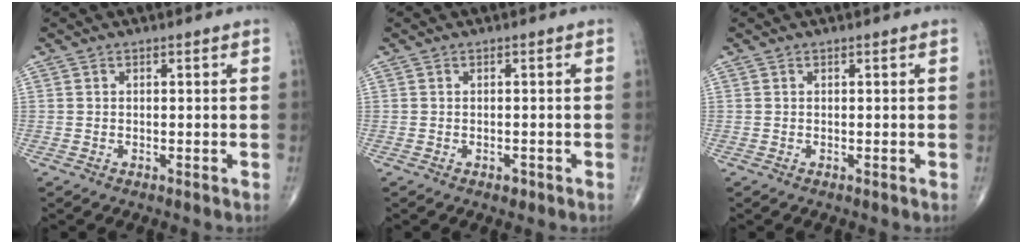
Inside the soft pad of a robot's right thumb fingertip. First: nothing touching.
{"total": 1.1, "force": [-0.7, 0.7, 0.6], "torque": [-0.007, 0.001, -0.008]}
{"total": 0.0}